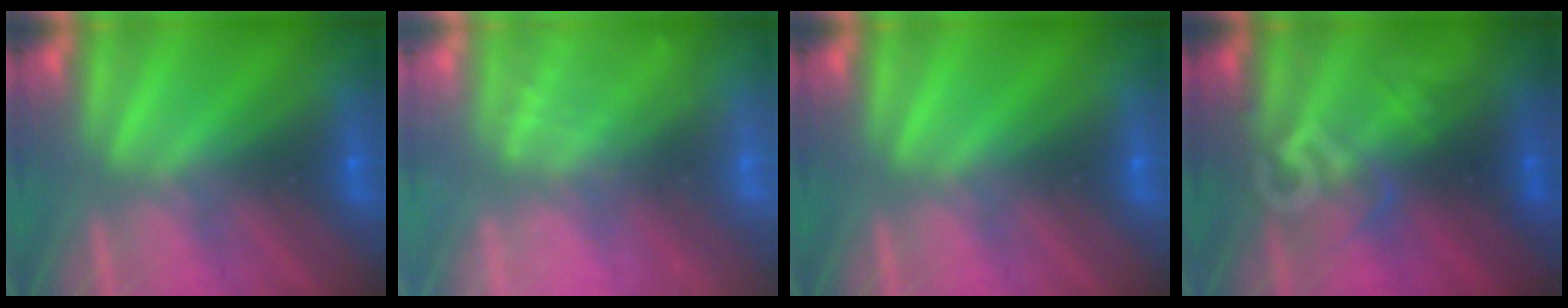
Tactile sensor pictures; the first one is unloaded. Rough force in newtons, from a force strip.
{"total": 2.4}
{"total": 0.0}
{"total": 2.9}